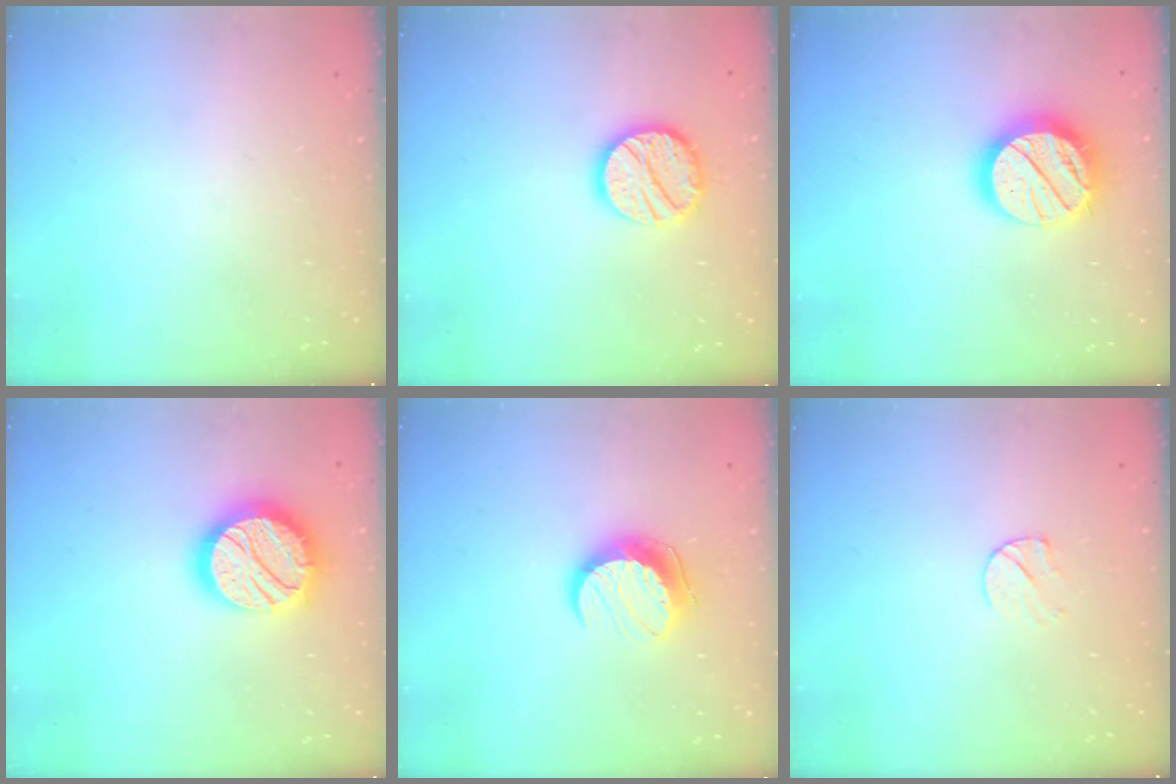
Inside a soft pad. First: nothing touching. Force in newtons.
{"total": 14.4, "press": 14.3, "slide": 1.2}
{"total": 18.4, "press": 18.3, "slide": 1.6}
{"total": 19.0, "press": 18.9, "slide": 1.3}
{"total": 10.5, "press": 10.5, "slide": 0.4}
{"total": 6.2, "press": 6.1, "slide": 0.5}